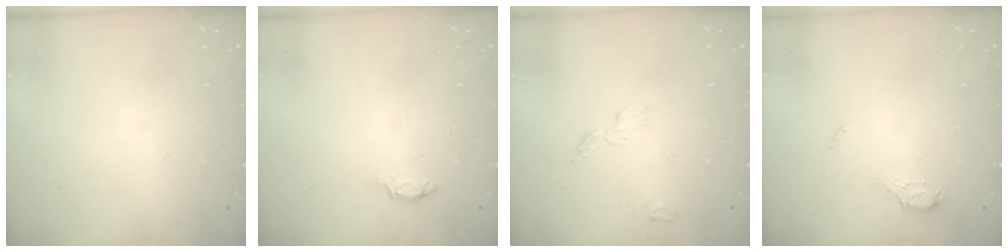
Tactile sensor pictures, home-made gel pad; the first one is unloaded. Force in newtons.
{"total": 3.5, "press": 3.5, "slide": 0.4}
{"total": 3.8, "press": 3.8, "slide": 0.4}
{"total": 6.3, "press": 6.3, "slide": 0.7}